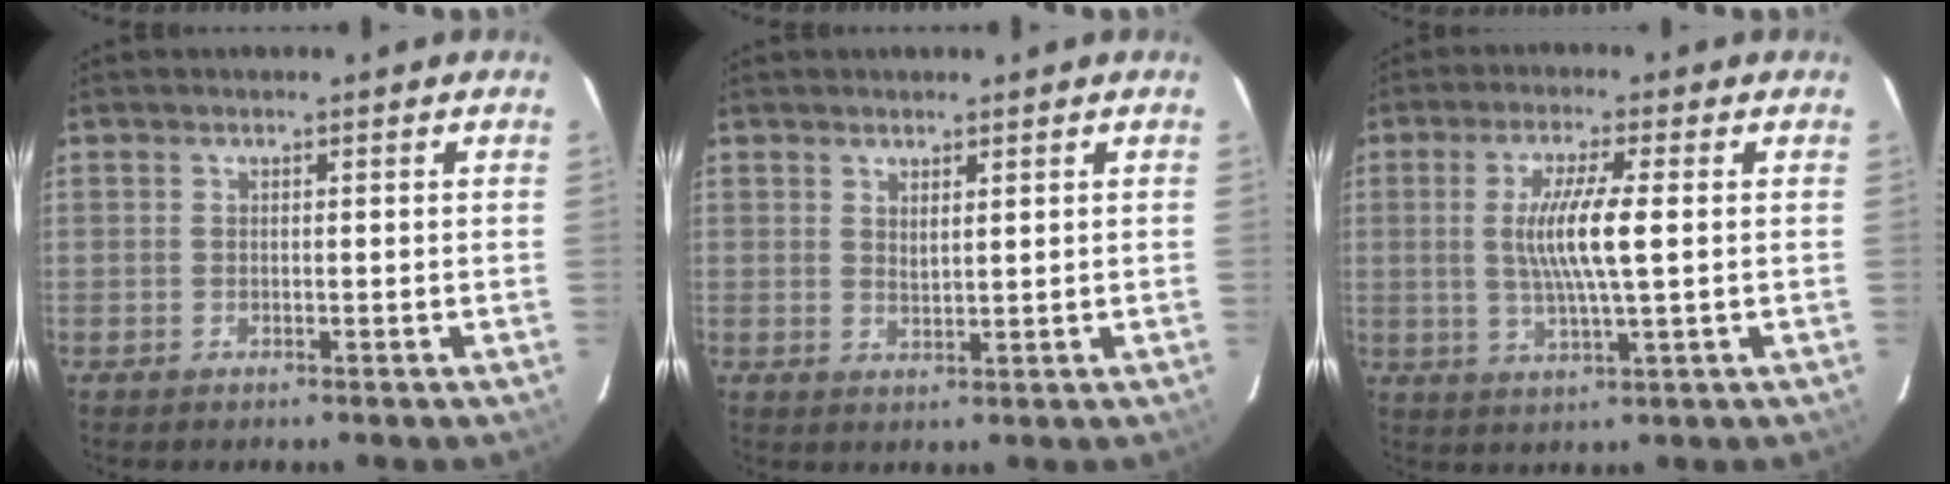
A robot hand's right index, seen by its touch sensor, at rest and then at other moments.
{"total": 2.0, "force": [1.3, 0.6, 1.4], "torque": [-0.024, -0.003, 0.022]}
{"total": 7.3, "force": [0.2, 0.9, 7.3], "torque": [-0.135, -0.003, 0.005]}